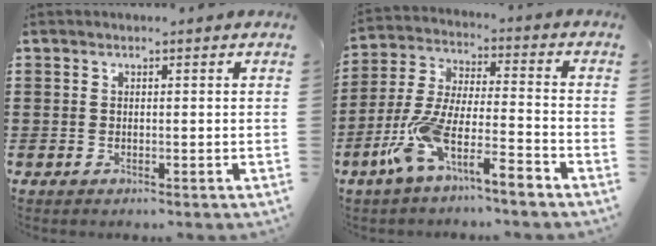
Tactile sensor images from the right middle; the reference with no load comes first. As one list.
[{"total": 9.6, "force": [-7.2, 0.6, 6.2], "torque": [-0.156, -0.015, -0.152]}]